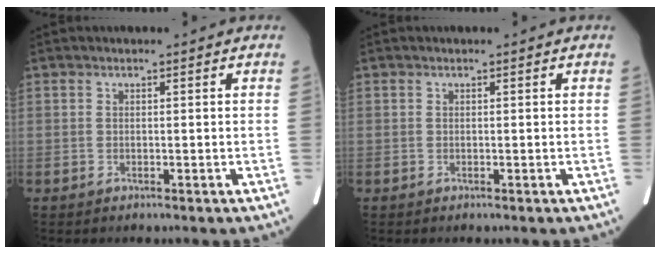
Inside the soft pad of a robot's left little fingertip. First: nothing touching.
{"total": 0.0}